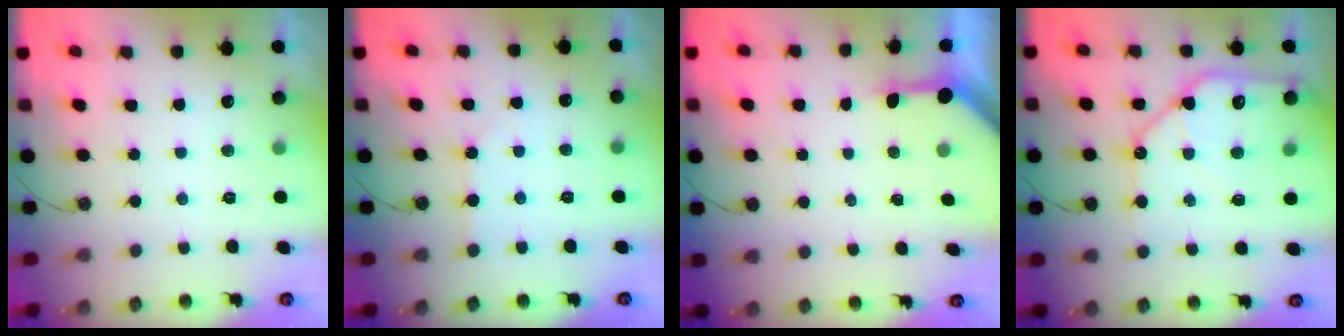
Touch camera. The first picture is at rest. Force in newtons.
{"total": 2.7, "press": 2.7, "slide": 0.3}
{"total": 3.7, "press": 3.7, "slide": 0.4}
{"total": 14.9, "press": 14.8, "slide": 1.9}